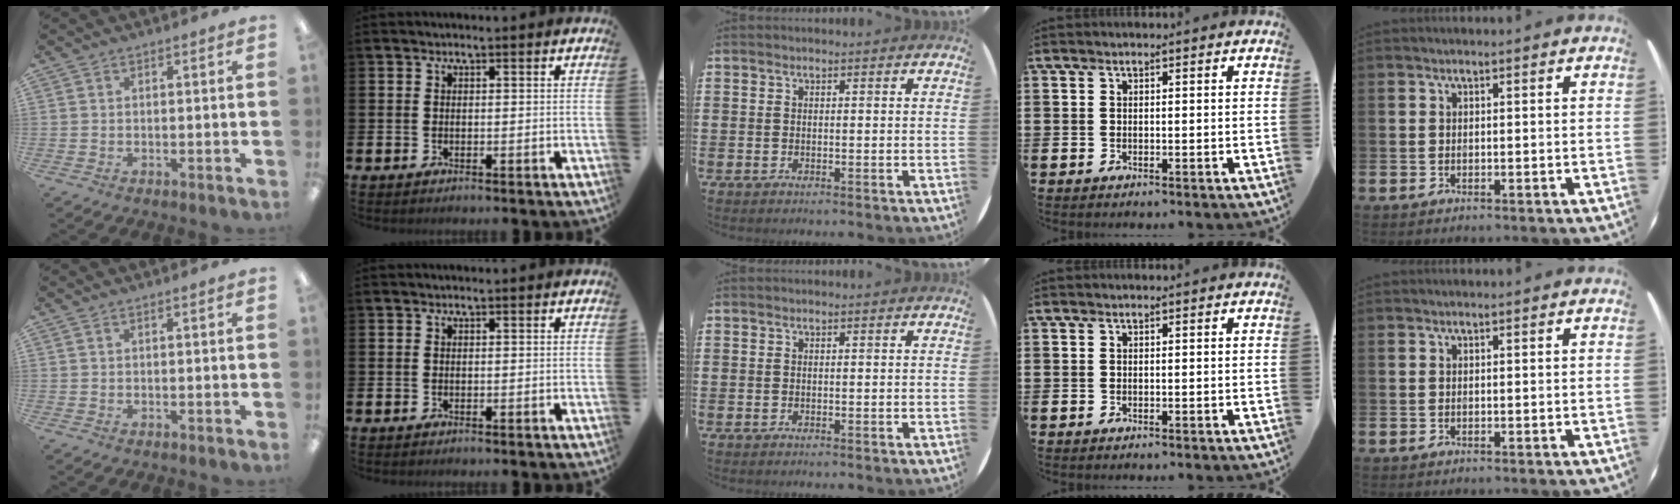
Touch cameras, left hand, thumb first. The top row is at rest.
{}